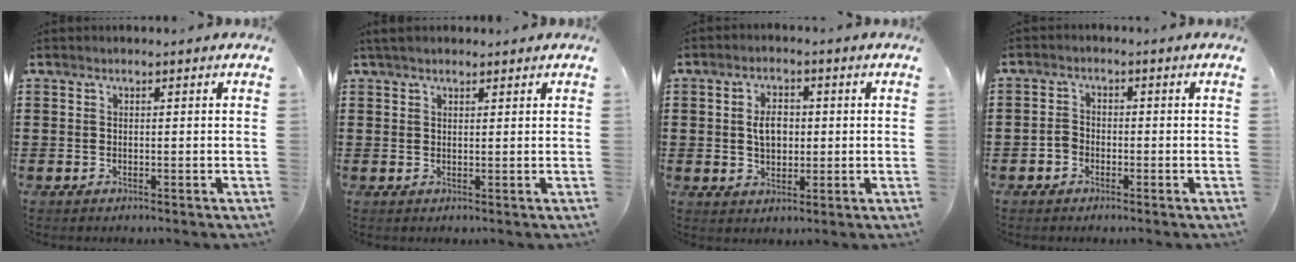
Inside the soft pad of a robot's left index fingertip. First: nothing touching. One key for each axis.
{"total": 1.8, "fx": 1.4, "fy": 0.7, "fz": 0.8, "tx": -0.019, "ty": 0.006, "tz": 0.026}
{"total": 4.2, "fx": 0.3, "fy": 2.7, "fz": 3.2, "tx": -0.060, "ty": 0.008, "tz": 0.000}
{"total": 2.1, "fx": -1.0, "fy": 1.6, "fz": 0.8, "tx": -0.018, "ty": 0.005, "tz": -0.022}